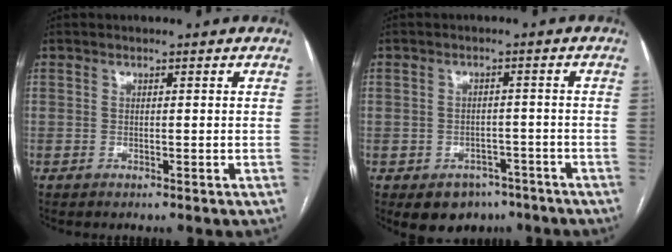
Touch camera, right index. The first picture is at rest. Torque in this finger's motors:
{"motor_torque": [-0.09, -0.08, -0.21, -0.10]}